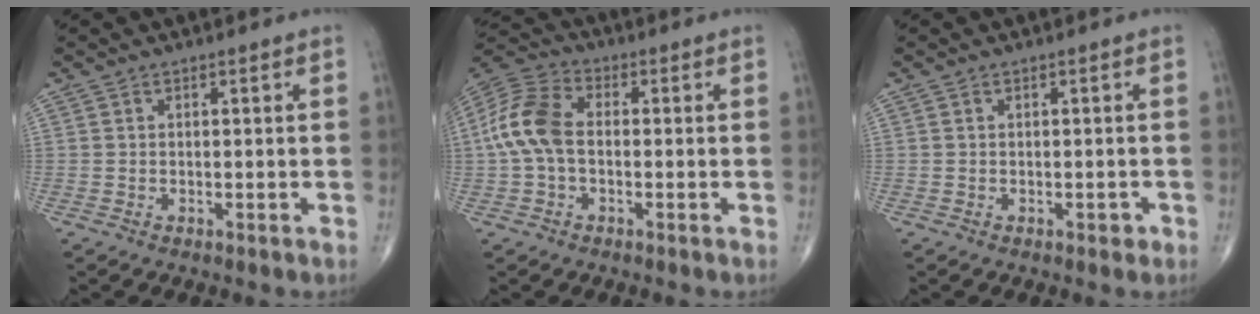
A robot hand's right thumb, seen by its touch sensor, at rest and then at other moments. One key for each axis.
{"total": 10.7, "fx": -0.4, "fy": 6.8, "fz": 8.3, "tx": -0.179, "ty": 0.031, "tz": -0.017}
{"total": 1.1, "fx": -0.4, "fy": 0.6, "fz": 0.8, "tx": -0.005, "ty": 0.001, "tz": -0.004}